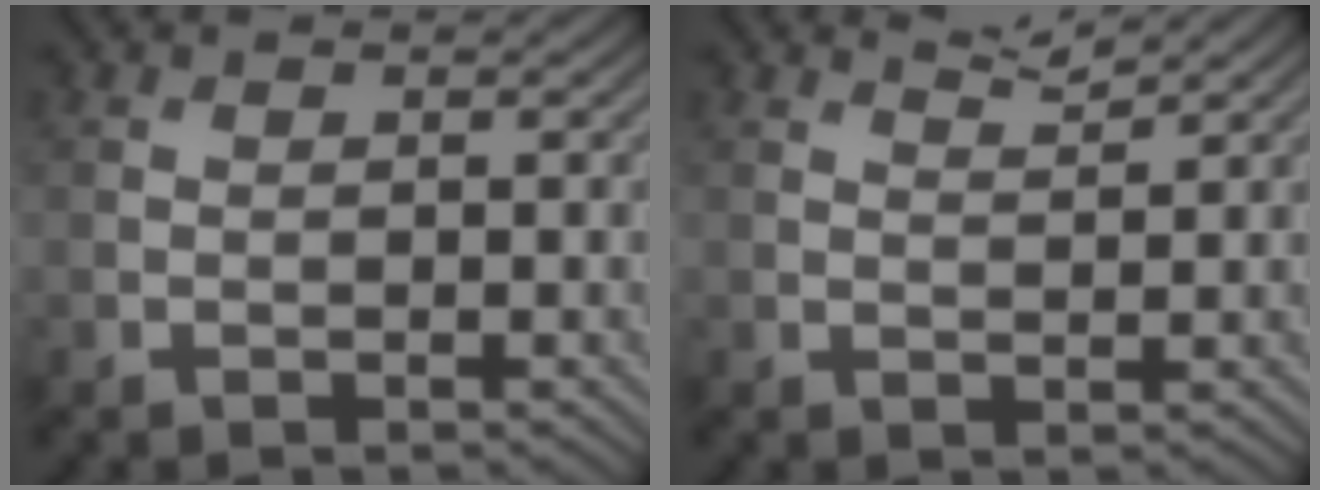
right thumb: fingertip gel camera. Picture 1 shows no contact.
{"total": 1.9, "force": [1.7, 0.1, 0.8], "torque": [-0.022, 0.003, 0.035]}